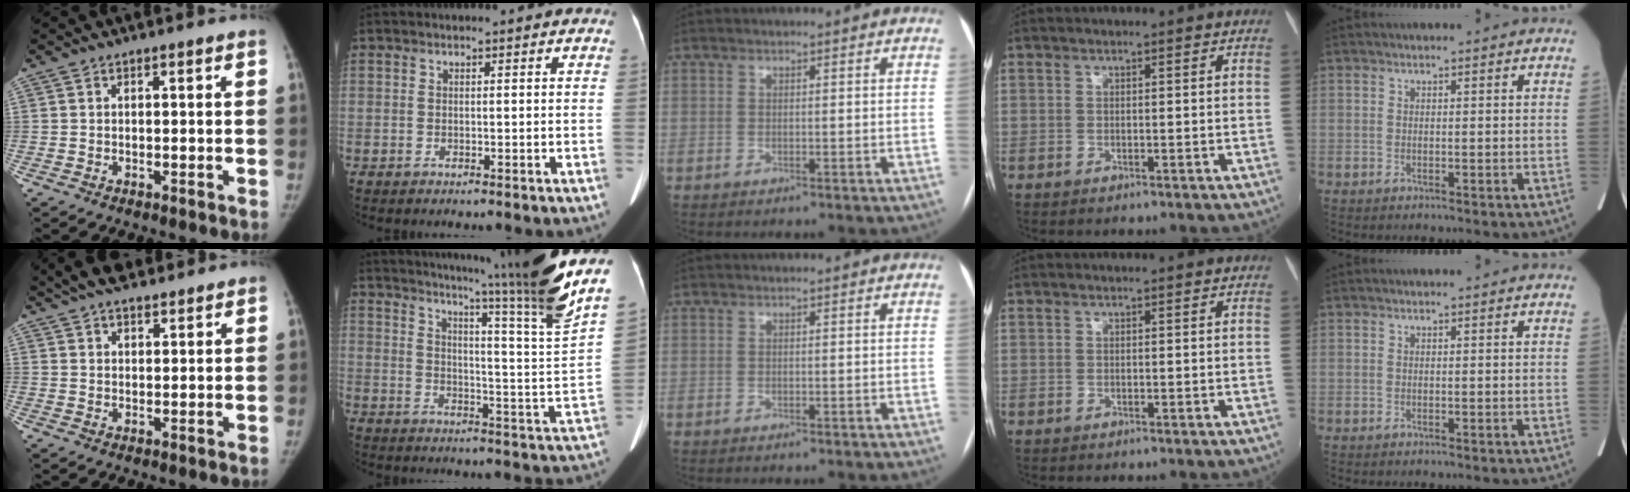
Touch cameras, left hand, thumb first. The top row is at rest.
{"thumb": {"total": 9.5, "force": [7.6, 3.6, 4.4], "torque": [-0.049, 0.001, 0.129]}, "index": {"total": 21.1, "force": [16.8, -3.3, 12.3], "torque": [-0.189, -0.068, 0.216]}}